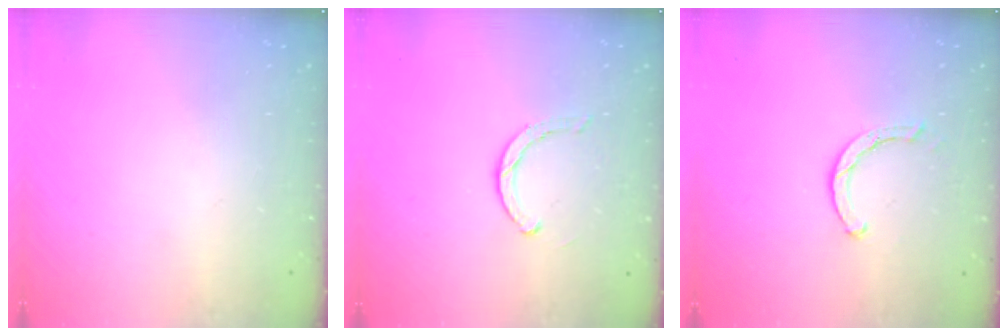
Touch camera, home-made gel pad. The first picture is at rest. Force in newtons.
{"total": 2.8, "press": 2.7, "slide": 0.3}
{"total": 2.0, "press": 2.0, "slide": 0.2}